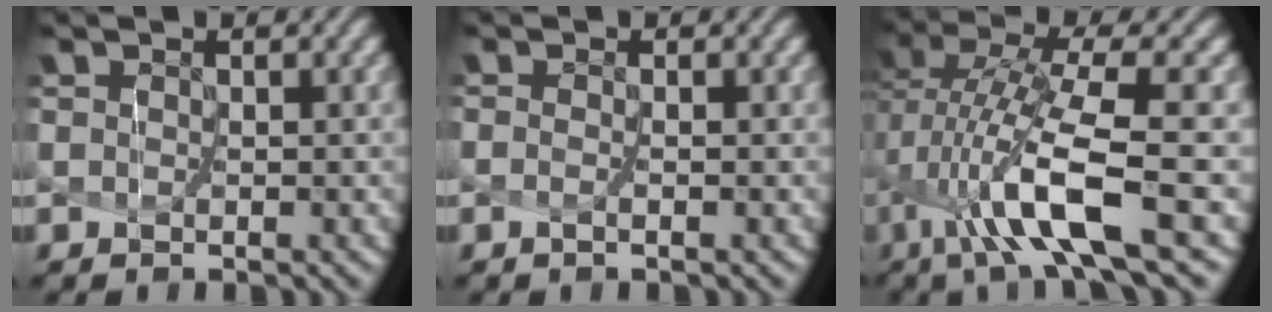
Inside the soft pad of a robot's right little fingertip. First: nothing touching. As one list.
[{"total": 0.7, "force": [-0.6, -0.4, 0.2], "torque": [-0.012, -0.002, -0.005]}, {"total": 8.0, "force": [-1.7, 1.1, 7.7], "torque": [-0.147, 0.000, -0.022]}]